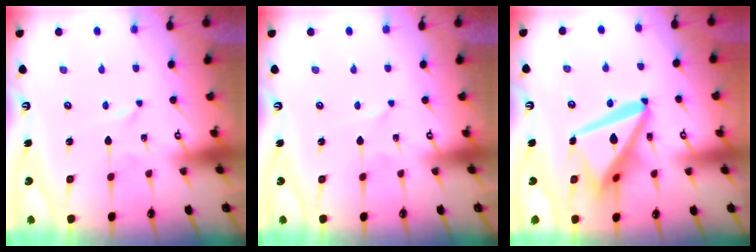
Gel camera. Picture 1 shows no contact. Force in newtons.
{"total": 0.5, "press": 0.5, "slide": 0.1}
{"total": 18.8, "press": 18.7, "slide": 2.0}